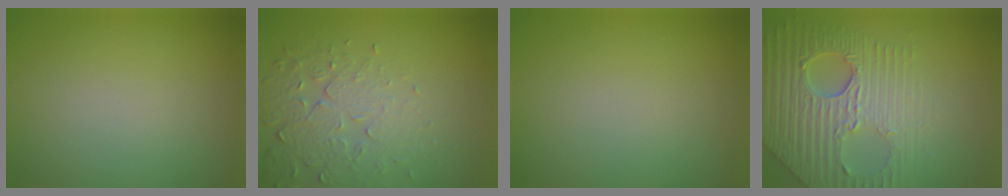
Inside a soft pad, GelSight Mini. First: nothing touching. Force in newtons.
{"total": 4.1, "press": 3.9, "slide": 1.2}
{"total": 0.0}
{"total": 6.9, "press": 5.6, "slide": 4.1}